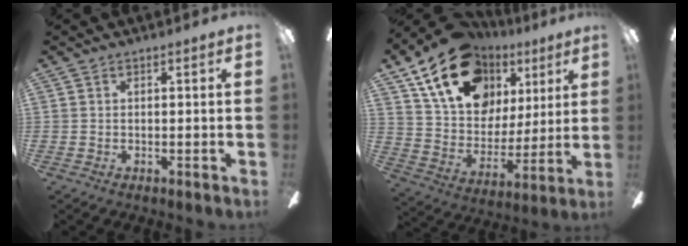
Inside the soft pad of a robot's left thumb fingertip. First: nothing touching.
{"total": 20.9, "force": [11.9, 13.6, 10.4], "torque": [-0.177, -0.050, 0.222]}